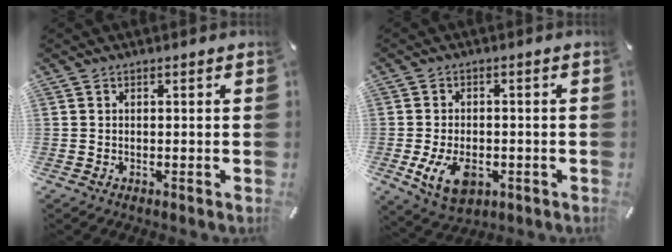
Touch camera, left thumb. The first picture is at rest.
{"total": 8.7, "force": [-2.5, 5.7, 6.1], "torque": [-0.118, -0.002, -0.045]}